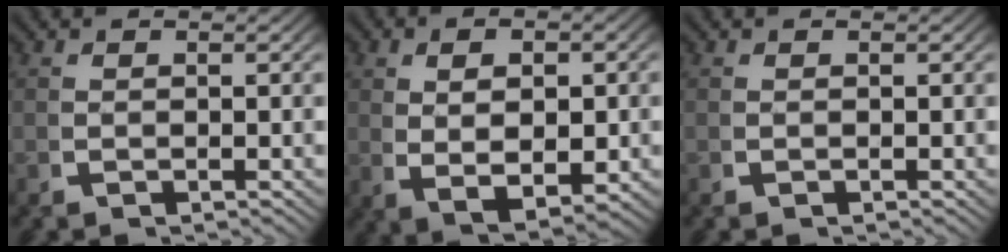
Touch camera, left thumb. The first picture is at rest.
{"total": 6.6, "force": [-0.4, 4.1, 5.1], "torque": [-0.111, -0.030, 0.013]}
{"total": 0.0}